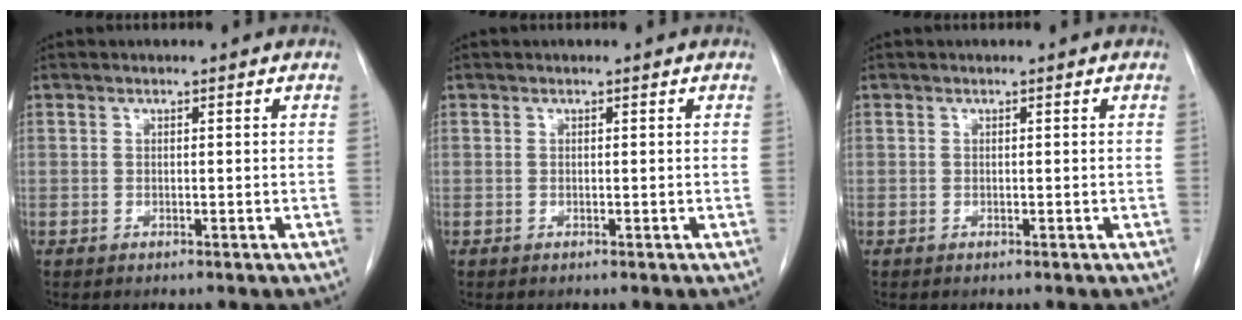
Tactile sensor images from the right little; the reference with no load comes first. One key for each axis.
{"total": 0.0}
{"total": 0.0}